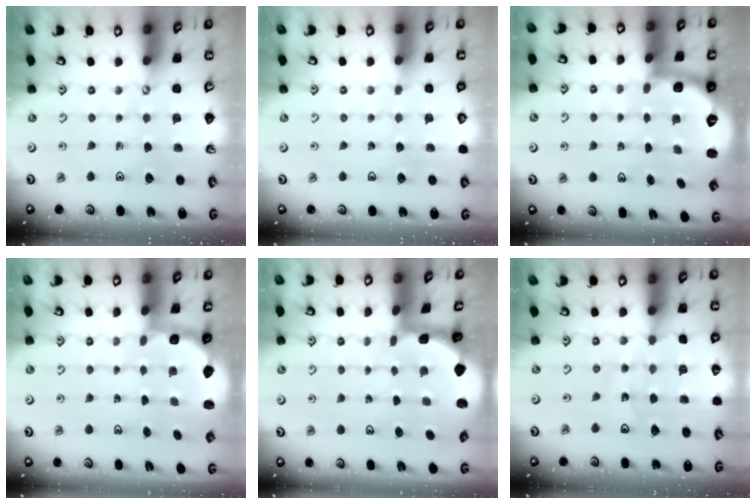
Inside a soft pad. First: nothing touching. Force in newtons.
{"total": 0.0}
{"total": 2.6, "press": 1.6, "slide": 2.1}
{"total": 2.7, "press": 2.2, "slide": 1.5}
{"total": 2.3, "press": 2.3, "slide": 0.3}
{"total": 11.0, "press": 10.6, "slide": 3.2}